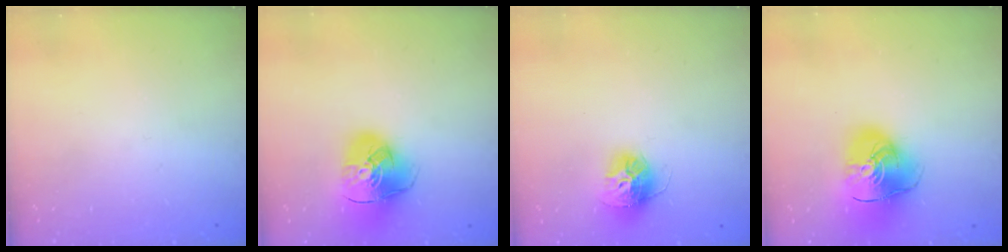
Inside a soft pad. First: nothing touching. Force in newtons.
{"total": 12.8, "press": 12.6, "slide": 1.9}
{"total": 12.1, "press": 12.0, "slide": 1.0}
{"total": 14.7, "press": 14.5, "slide": 2.2}